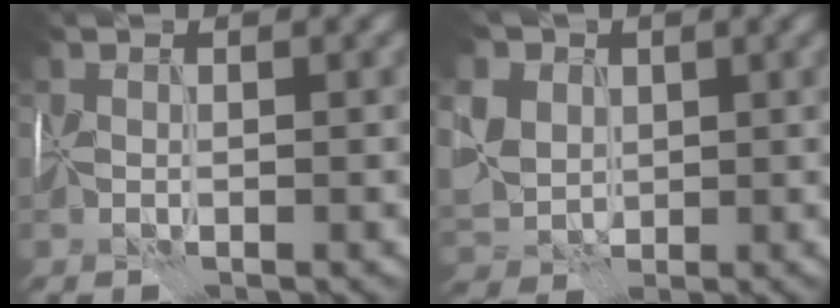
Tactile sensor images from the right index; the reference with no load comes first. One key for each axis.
{"total": 7.3, "fx": 2.0, "fy": 6.0, "fz": 3.6, "tx": -0.099, "ty": 0.024, "tz": 0.025}